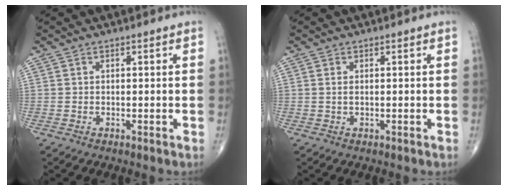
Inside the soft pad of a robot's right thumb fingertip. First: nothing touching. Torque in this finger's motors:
{"motor_torque": [-0.30, 0.12, -0.21, -0.25, -0.06]}